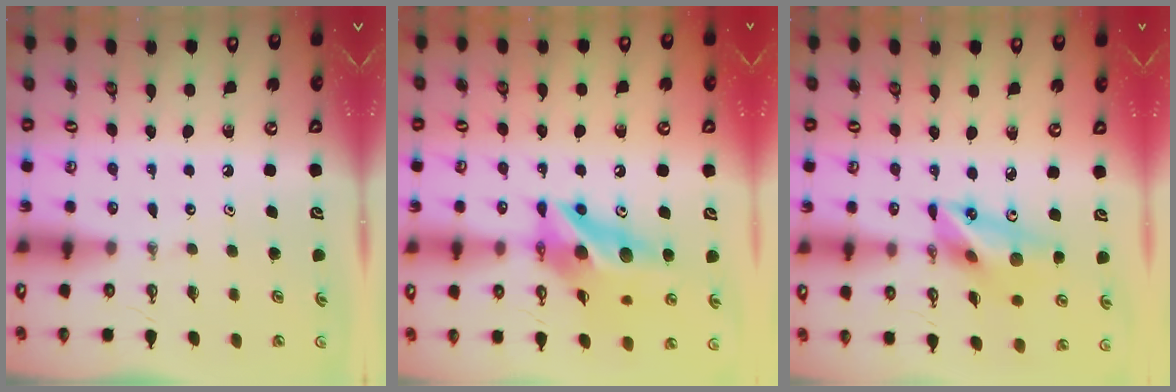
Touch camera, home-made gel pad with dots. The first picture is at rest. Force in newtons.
{"total": 14.8, "press": 14.7, "slide": 1.3}
{"total": 15.7, "press": 15.3, "slide": 3.7}